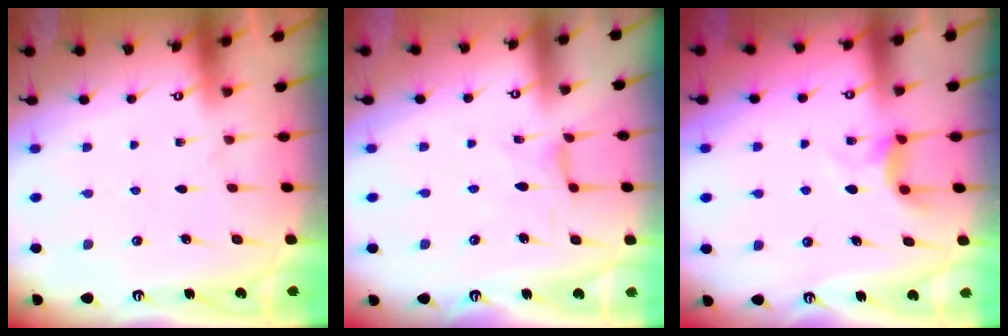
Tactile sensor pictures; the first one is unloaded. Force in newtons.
{"total": 0.7, "press": 0.6, "slide": 0.4}
{"total": 4.8, "press": 4.8, "slide": 0.5}